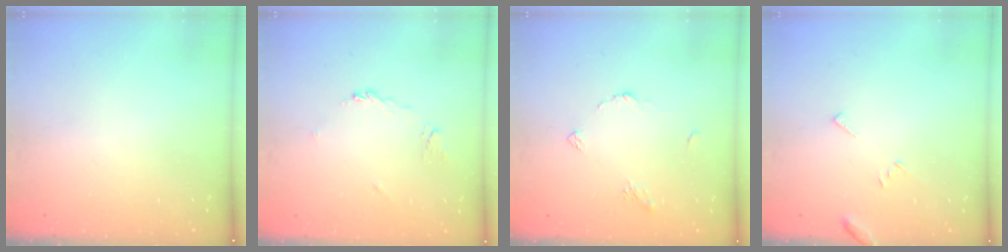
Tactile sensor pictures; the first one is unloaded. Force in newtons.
{"total": 3.6, "press": 3.5, "slide": 0.6}
{"total": 4.2, "press": 4.1, "slide": 0.6}
{"total": 4.3, "press": 4.2, "slide": 0.4}